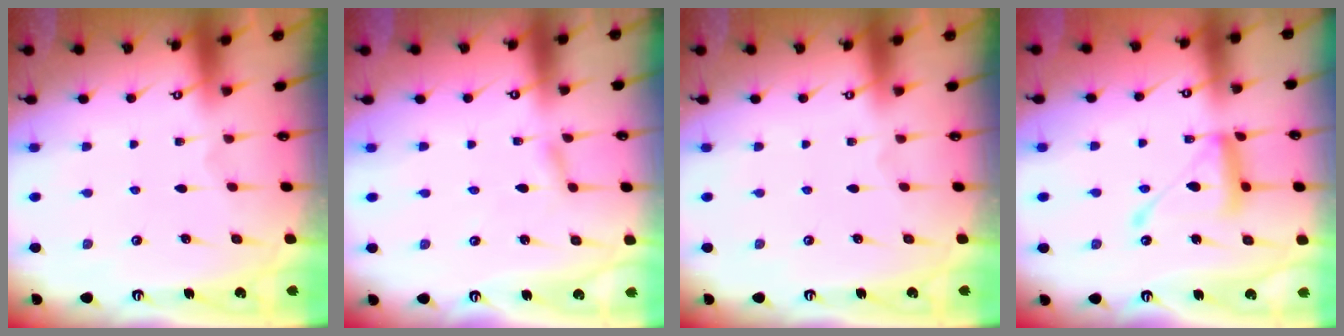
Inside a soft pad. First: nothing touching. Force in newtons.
{"total": 1.5, "press": 1.5, "slide": 0.2}
{"total": 0.0}
{"total": 14.8, "press": 14.7, "slide": 1.2}